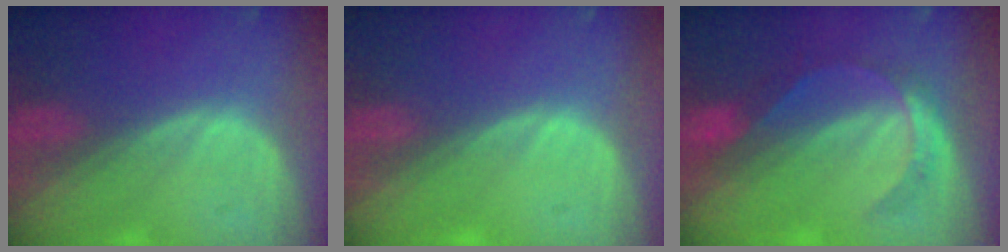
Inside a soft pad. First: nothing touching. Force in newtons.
{"total": 0.7, "press": 0.1, "slide": 0.7}
{"total": 5.3, "press": 5.0, "slide": 1.6}